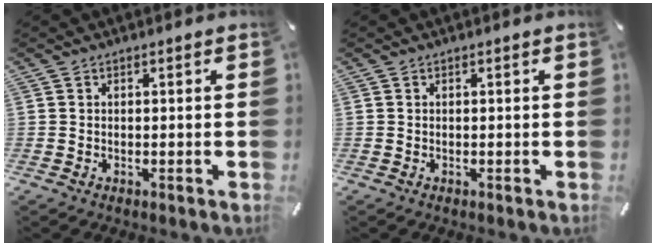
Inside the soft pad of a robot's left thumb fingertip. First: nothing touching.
{"total": 0.0}